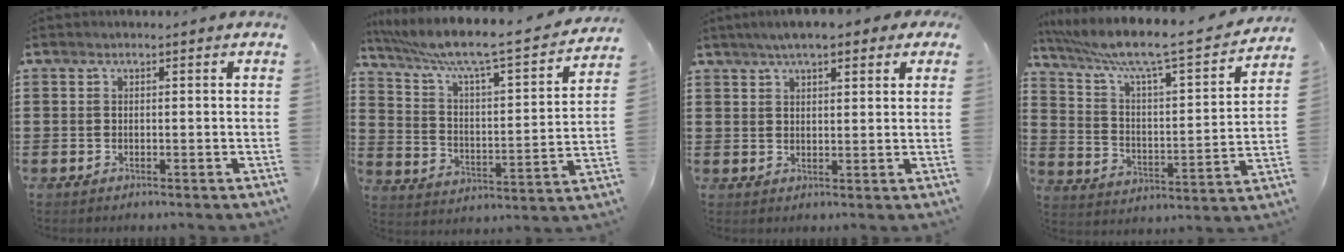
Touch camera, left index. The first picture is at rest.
{"total": 7.5, "force": [6.2, 0.5, 4.2], "torque": [-0.111, -0.050, 0.096]}
{"total": 4.9, "force": [3.6, 1.3, 3.0], "torque": [-0.068, 0.006, 0.064]}
{"total": 7.8, "force": [6.4, 0.4, 4.5], "torque": [-0.117, -0.052, 0.100]}